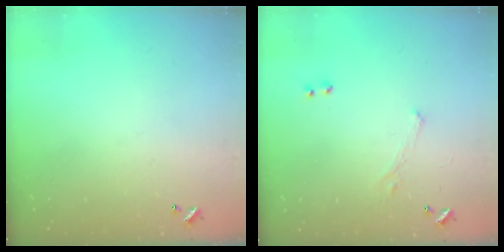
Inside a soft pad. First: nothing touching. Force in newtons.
{"total": 1.6, "press": 1.5, "slide": 0.6}